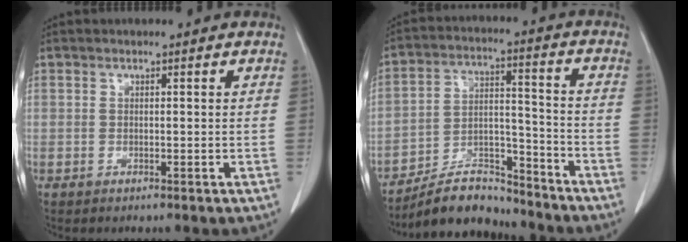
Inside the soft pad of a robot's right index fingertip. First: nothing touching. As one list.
[{"total": 10.7, "force": [-10.0, 3.2, 2.0], "torque": [-0.028, 0.035, -0.176]}]